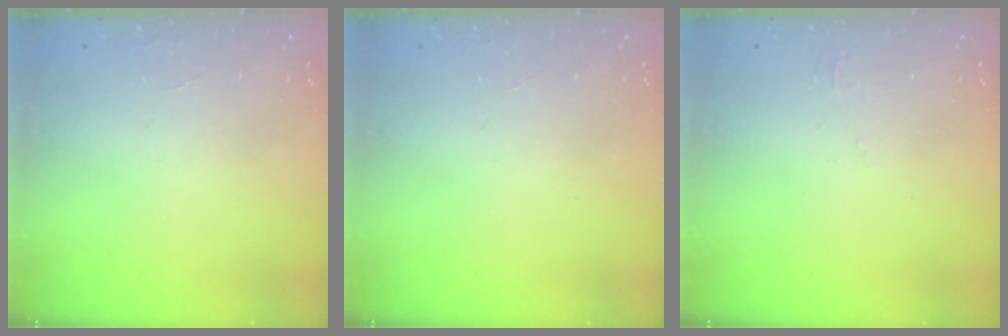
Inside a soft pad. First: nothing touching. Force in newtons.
{"total": 0.0}
{"total": 2.3, "press": 2.3, "slide": 0.4}